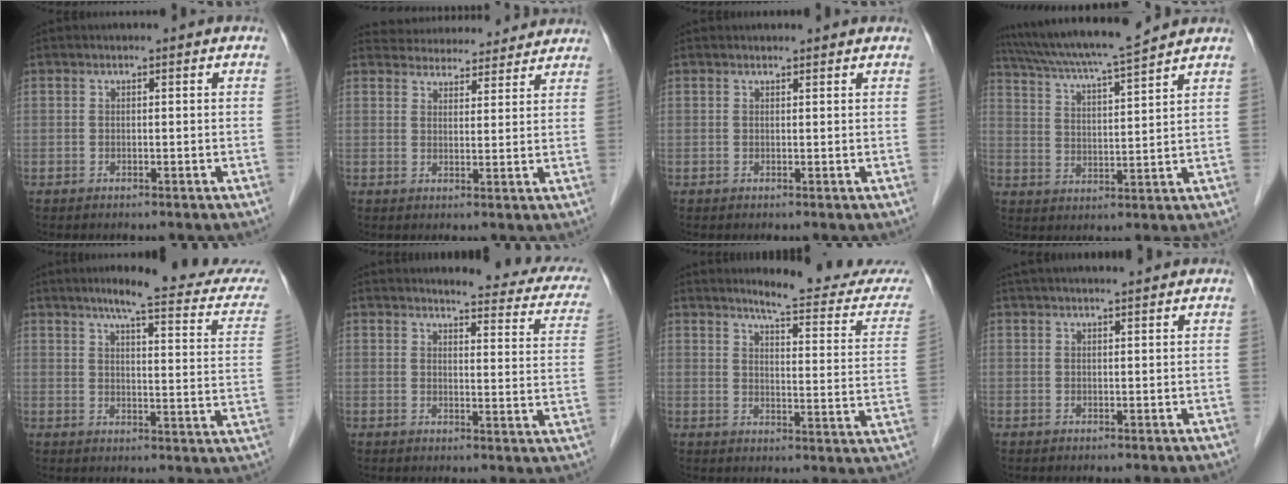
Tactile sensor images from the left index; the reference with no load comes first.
{"total": 15.7, "force": [14.8, 4.2, 3.0], "torque": [-0.033, 0.026, 0.194]}
{"total": 2.5, "force": [2.3, 0.8, 0.4], "torque": [0.003, 0.012, 0.029]}
{"total": 14.2, "force": [12.7, -0.1, 6.4], "torque": [-0.114, 0.014, 0.211]}
{"total": 18.9, "force": [16.4, 1.6, 9.3], "torque": [-0.099, -0.033, 0.188]}
{"total": 15.0, "force": [13.5, 3.0, 5.9], "torque": [-0.038, -0.042, 0.127]}
{"total": 16.2, "force": [15.2, 1.2, 5.4], "torque": [-0.054, -0.075, 0.170]}
{"total": 8.0, "force": [6.9, 1.3, 3.9], "torque": [-0.051, 0.030, 0.105]}